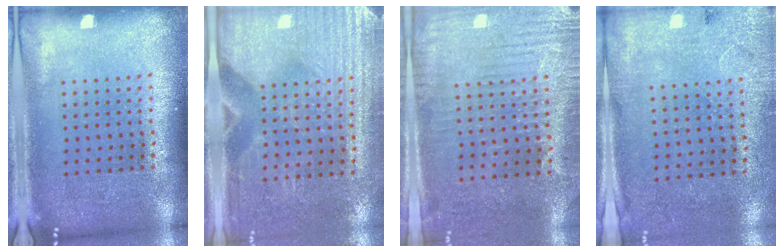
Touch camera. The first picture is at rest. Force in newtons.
{"total": 3.1, "press": 2.7, "slide": 1.5}
{"total": 3.0, "press": 2.6, "slide": 1.6}
{"total": 2.6, "press": 2.2, "slide": 1.5}